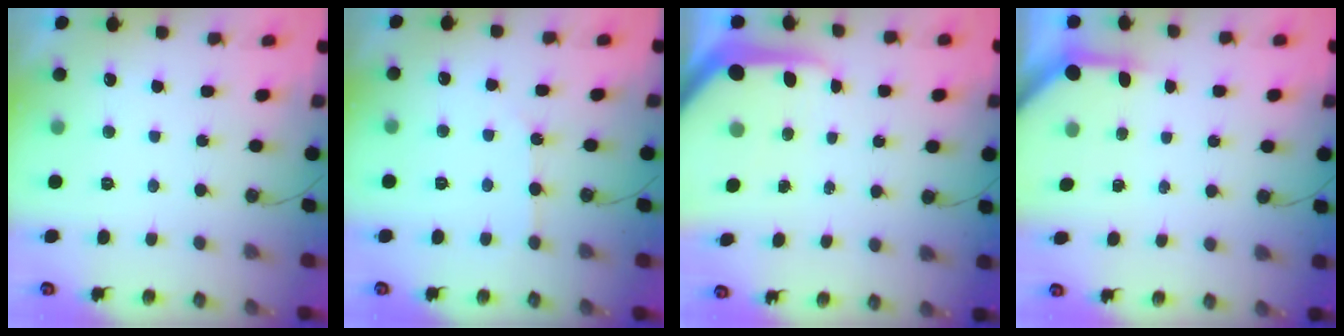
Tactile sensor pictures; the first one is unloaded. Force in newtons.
{"total": 5.5, "press": 5.4, "slide": 0.9}
{"total": 11.7, "press": 11.6, "slide": 0.9}
{"total": 3.4, "press": 3.4, "slide": 0.4}